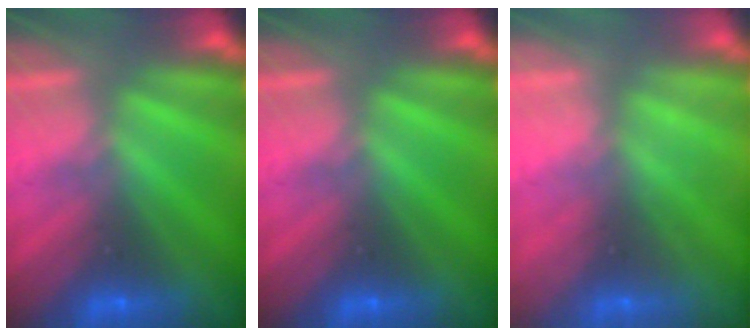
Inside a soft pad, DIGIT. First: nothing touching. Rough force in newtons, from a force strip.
{"total": 0.0}
{"total": 2.1}